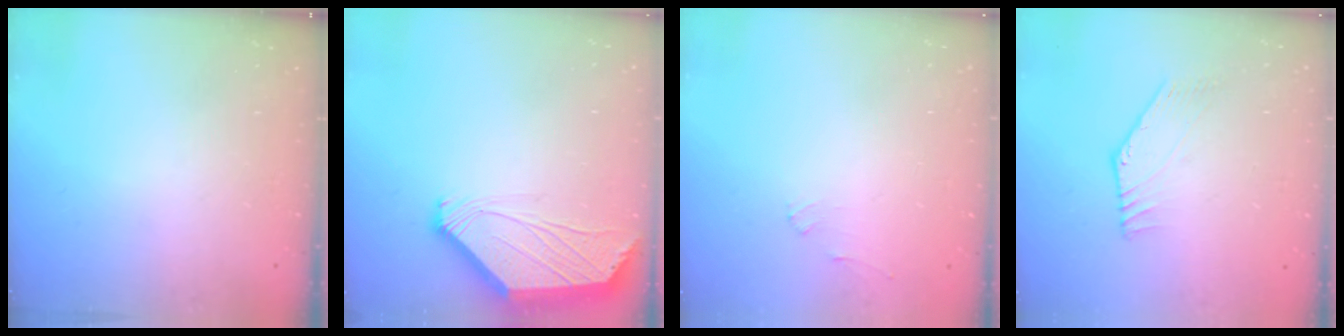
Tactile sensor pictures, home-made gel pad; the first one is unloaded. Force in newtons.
{"total": 2.4, "press": 2.4, "slide": 0.6}
{"total": 0.6, "press": 0.5, "slide": 0.4}
{"total": 2.8, "press": 2.8, "slide": 0.1}